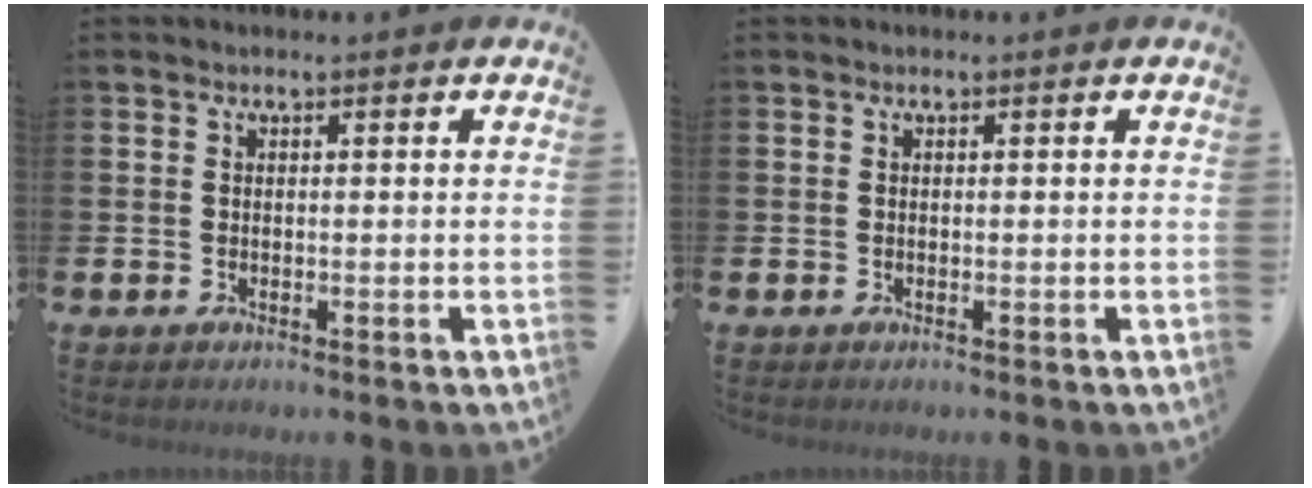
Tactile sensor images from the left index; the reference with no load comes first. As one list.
[{"total": 0.0}]